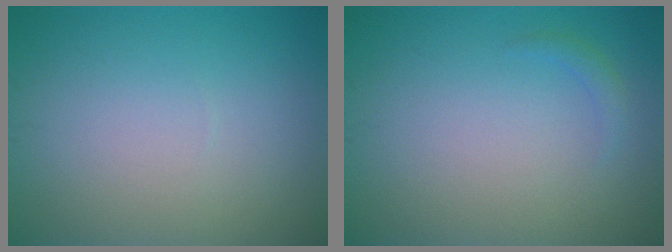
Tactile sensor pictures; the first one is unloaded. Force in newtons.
{"total": 0.9, "press": 0.9, "slide": 0.0}